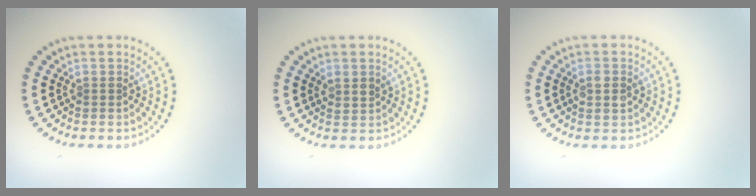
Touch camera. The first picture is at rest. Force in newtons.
{"total": 1.2, "press": 1.1, "slide": 0.5}
{"total": 1.5, "press": 1.5, "slide": 0.2}